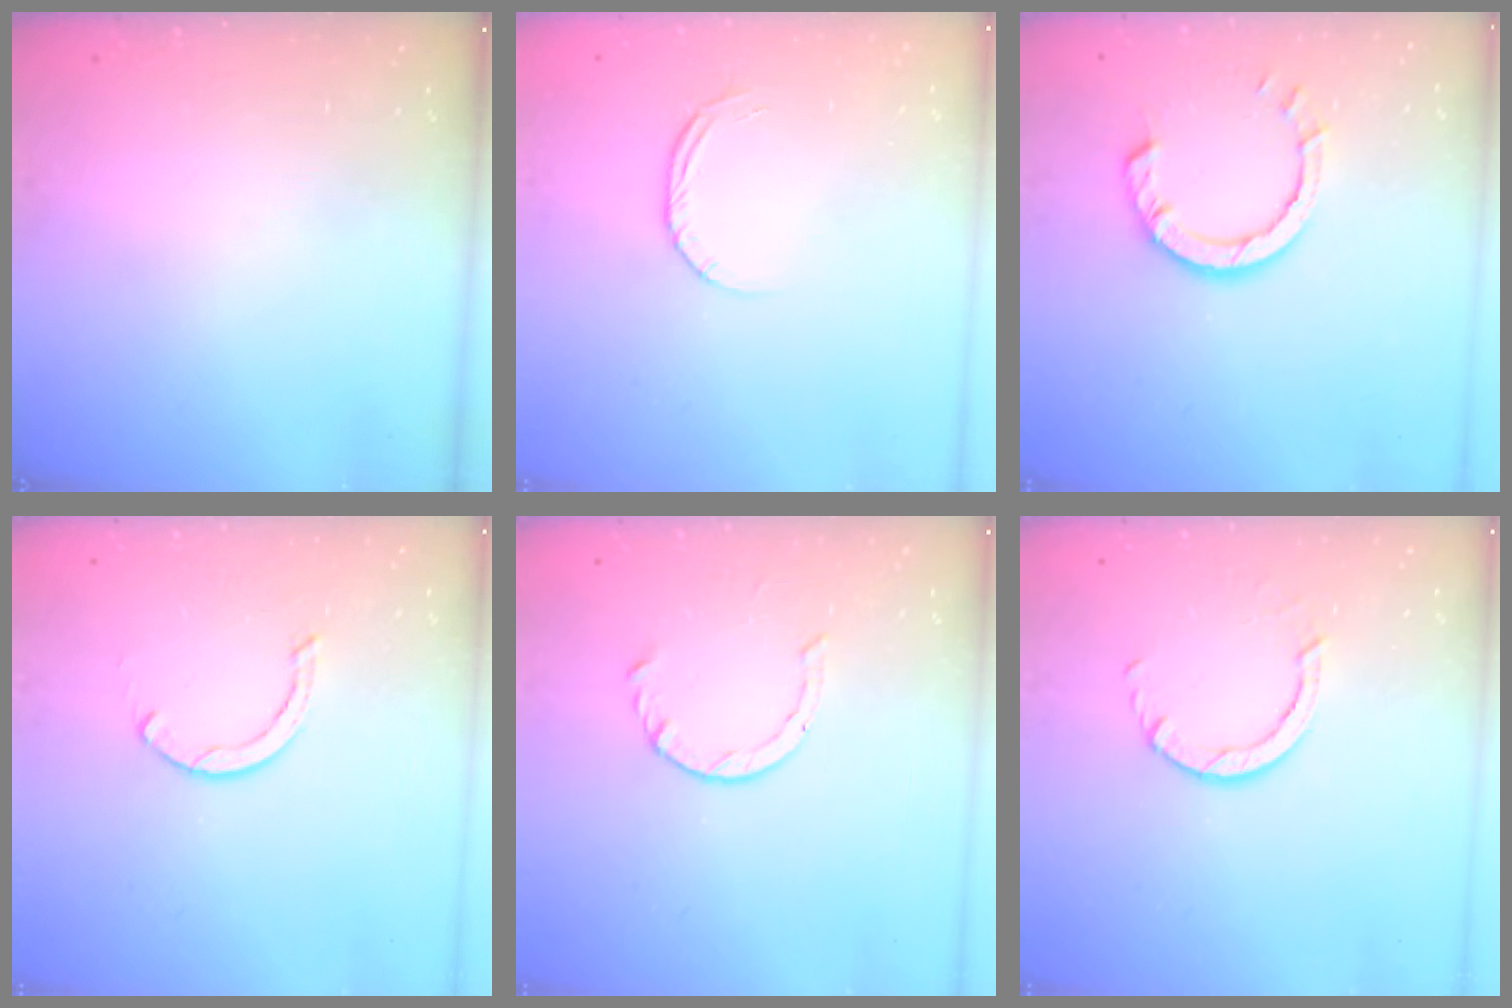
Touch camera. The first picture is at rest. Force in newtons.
{"total": 3.5, "press": 3.5, "slide": 0.3}
{"total": 6.3, "press": 6.3, "slide": 0.6}
{"total": 2.4, "press": 2.4, "slide": 0.0}
{"total": 3.0, "press": 2.9, "slide": 0.3}
{"total": 3.0, "press": 3.0, "slide": 0.4}